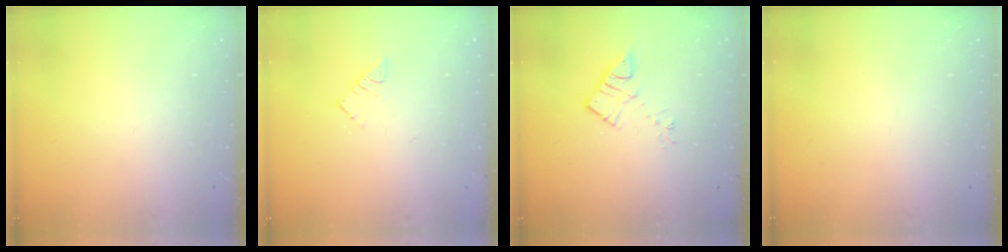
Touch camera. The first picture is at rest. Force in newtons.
{"total": 3.9, "press": 3.9, "slide": 0.2}
{"total": 7.9, "press": 7.9, "slide": 0.4}
{"total": 0.0}